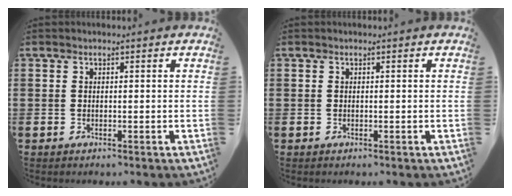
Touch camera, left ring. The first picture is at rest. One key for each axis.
{"total": 0.0}